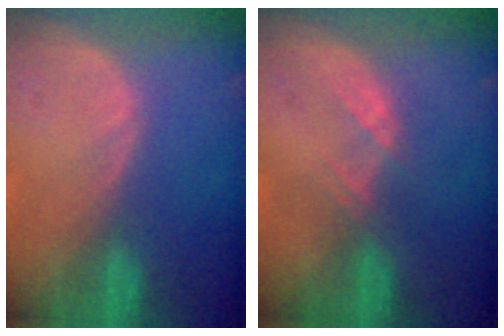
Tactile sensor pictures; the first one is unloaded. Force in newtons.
{"total": 1.9, "press": 1.8, "slide": 0.8}